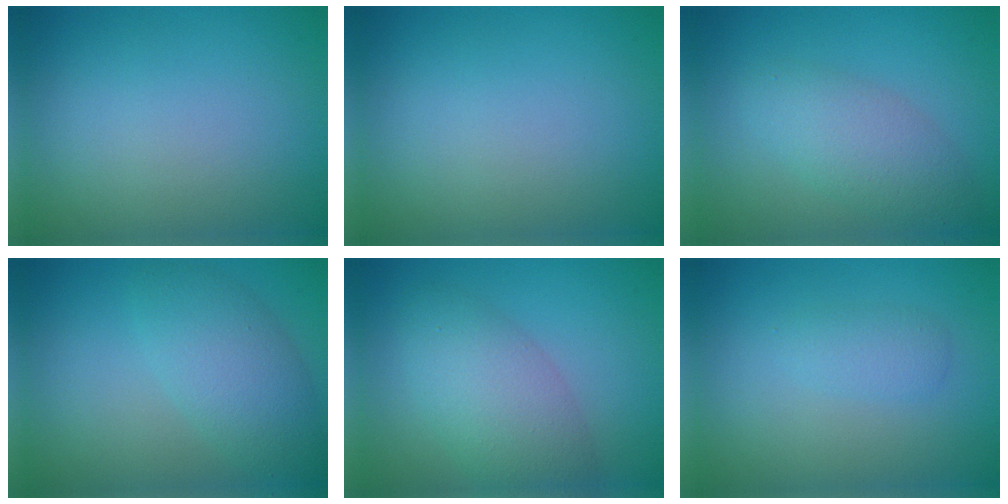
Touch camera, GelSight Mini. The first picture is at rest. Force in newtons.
{"total": 0.0}
{"total": 3.6, "press": 3.6, "slide": 0.1}
{"total": 4.4, "press": 4.3, "slide": 0.2}
{"total": 5.1, "press": 5.1, "slide": 0.3}
{"total": 1.4, "press": 1.4, "slide": 0.0}